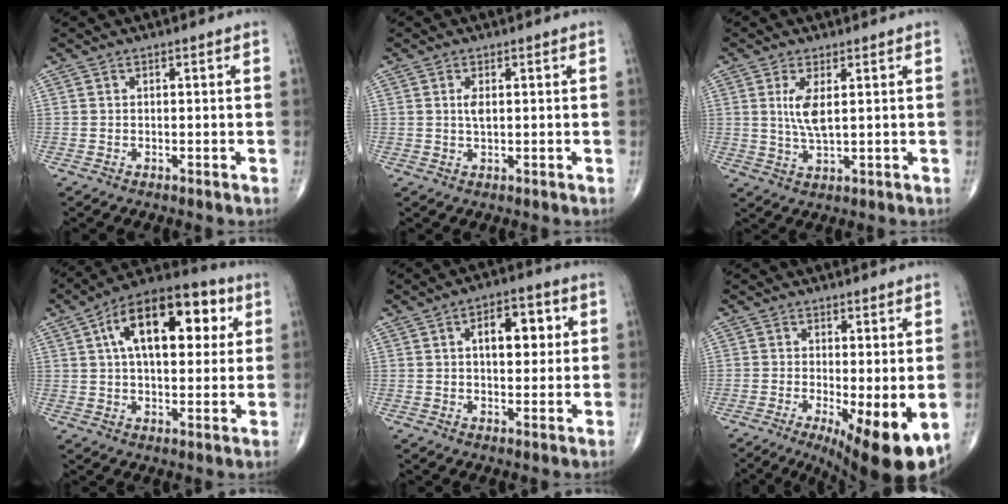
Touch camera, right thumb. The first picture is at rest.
{"total": 2.1, "force": [0.5, 0.9, 1.9], "torque": [-0.038, -0.002, 0.012]}
{"total": 5.1, "force": [1.3, 1.6, 4.7], "torque": [-0.103, -0.014, 0.032]}
{"total": 20.0, "force": [5.9, 10.2, 16.2], "torque": [-0.222, 0.016, 0.083]}
{"total": 9.3, "force": [2.3, 5.0, 7.5], "torque": [-0.077, 0.006, 0.032]}
{"total": 11.6, "force": [-3.5, 3.2, 10.6], "torque": [-0.149, -0.021, -0.044]}